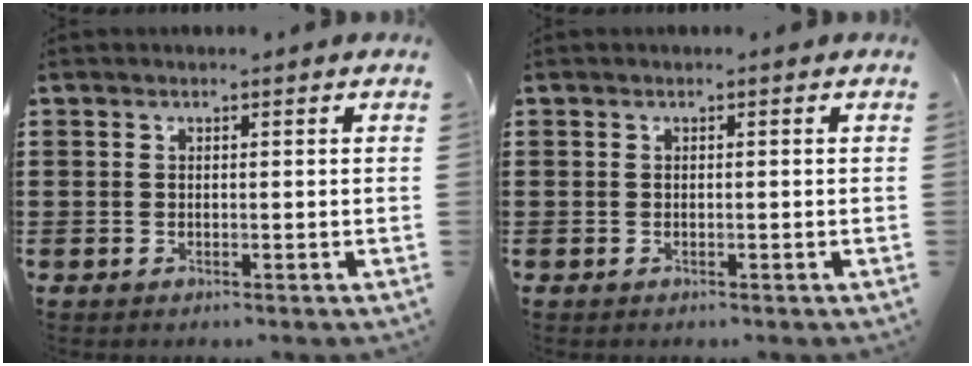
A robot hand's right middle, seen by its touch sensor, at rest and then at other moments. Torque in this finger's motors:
{"motor_torque": [-0.03, -0.02, 0.00, 0.00]}